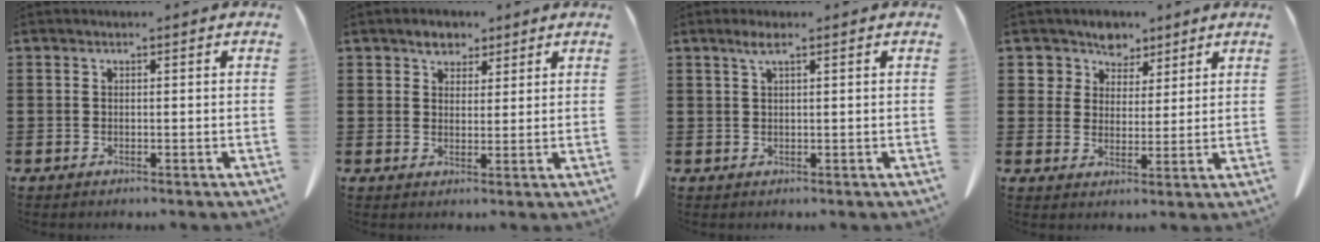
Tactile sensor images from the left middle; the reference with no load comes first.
{"total": 3.6, "force": [2.8, 2.2, 0.5], "torque": [-0.022, 0.008, 0.053]}
{"total": 1.9, "force": [0.9, 0.2, 1.7], "torque": [-0.036, 0.002, 0.016]}
{"total": 5.1, "force": [3.8, 3.5, 0.0], "torque": [-0.031, -0.007, 0.067]}